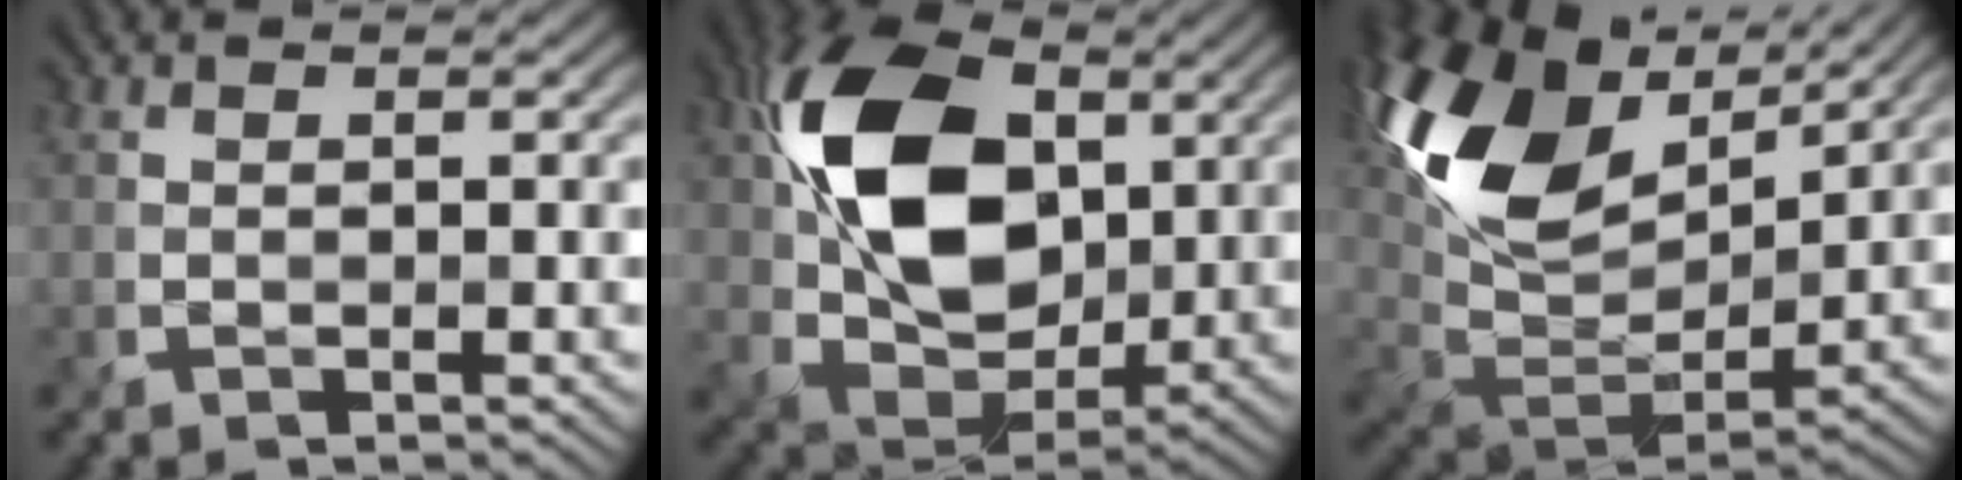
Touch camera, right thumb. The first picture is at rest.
{"total": 15.6, "force": [3.1, 10.7, 10.9], "torque": [-0.239, 0.010, 0.059]}
{"total": 16.0, "force": [7.3, 8.7, 11.3], "torque": [-0.258, 0.028, 0.136]}